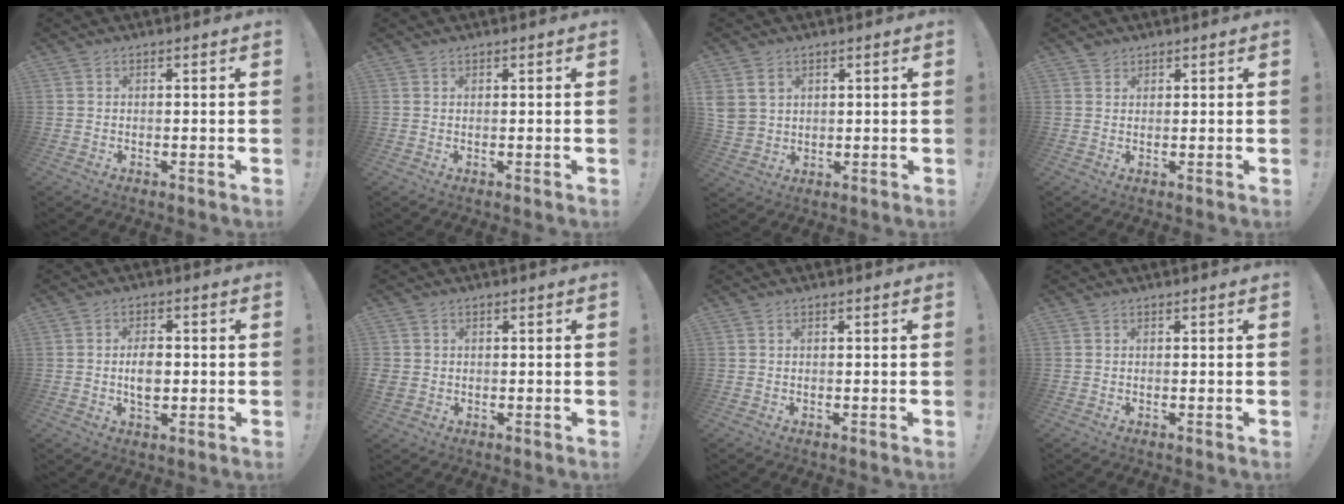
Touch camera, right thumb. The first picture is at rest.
{"total": 0.0}
{"total": 6.1, "force": [2.8, 4.8, 2.4], "torque": [-0.037, -0.008, 0.054]}
{"total": 1.7, "force": [1.4, 0.9, 0.4], "torque": [-0.006, -0.006, 0.026]}
{"total": 5.6, "force": [-0.5, 3.6, 4.2], "torque": [-0.068, -0.002, -0.016]}
{"total": 2.5, "force": [0.4, 2.3, 0.8], "torque": [-0.014, -0.003, 0.007]}
{"total": 0.0}
{"total": 0.0}